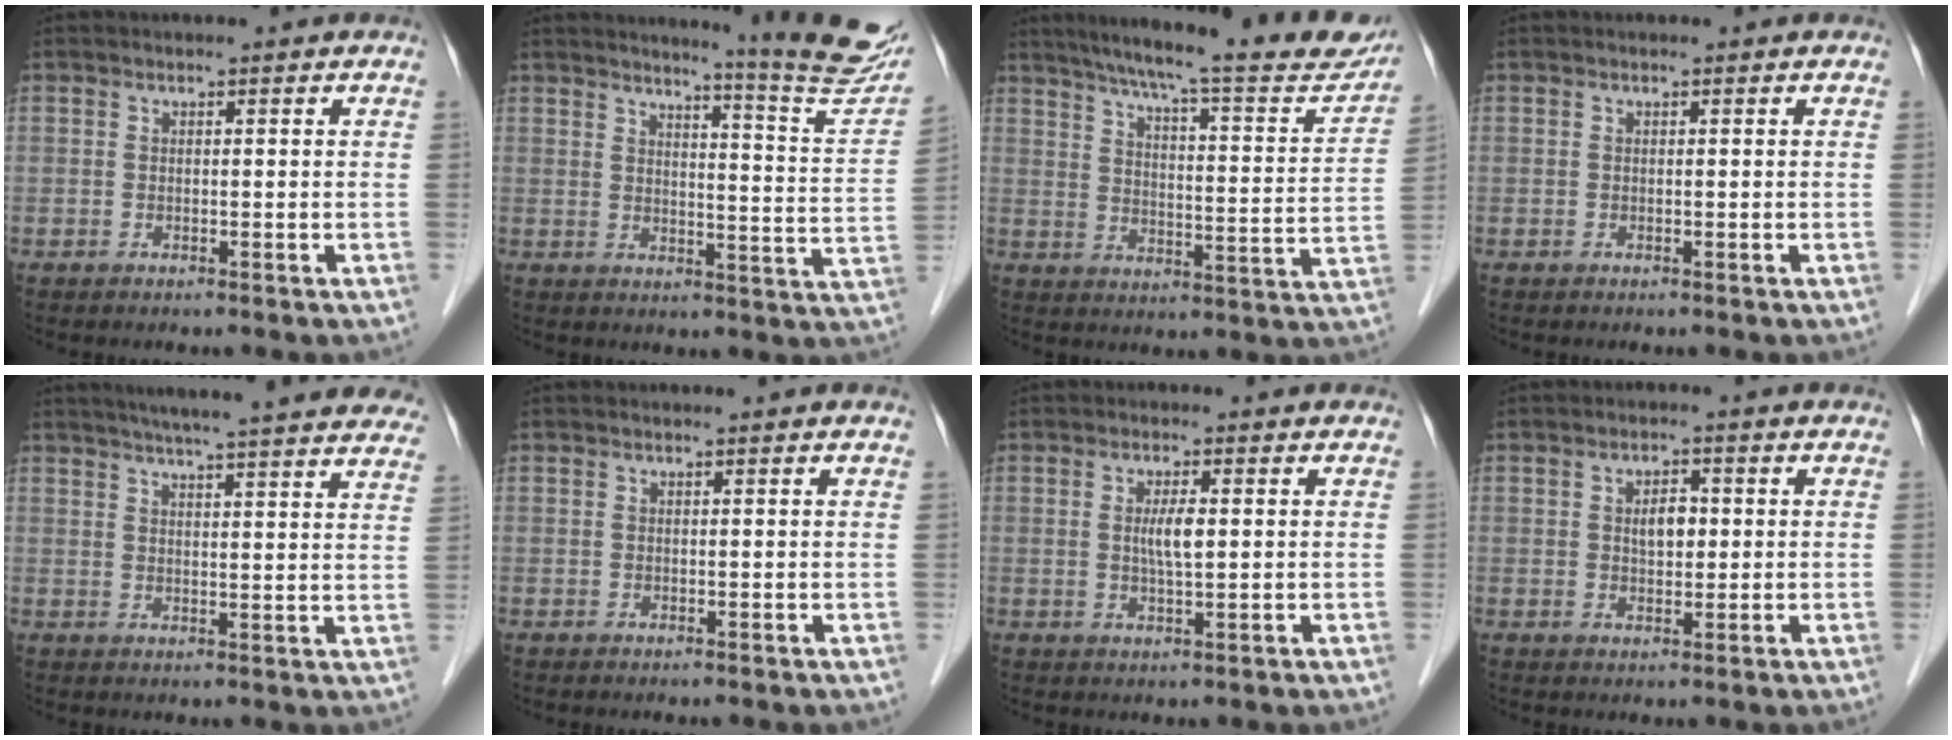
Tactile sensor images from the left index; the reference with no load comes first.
{"total": 15.2, "force": [13.8, -1.1, 6.4], "torque": [-0.079, -0.083, 0.150]}
{"total": 24.0, "force": [20.6, 2.8, 11.9], "torque": [-0.174, -0.025, 0.261]}
{"total": 0.0}
{"total": 25.1, "force": [22.0, 1.9, 11.7], "torque": [-0.170, -0.015, 0.263]}
{"total": 0.0}
{"total": 3.3, "force": [0.4, 0.4, 3.2], "torque": [-0.060, -0.001, 0.006]}
{"total": 3.2, "force": [0.4, 1.7, 2.7], "torque": [-0.044, 0.005, 0.008]}